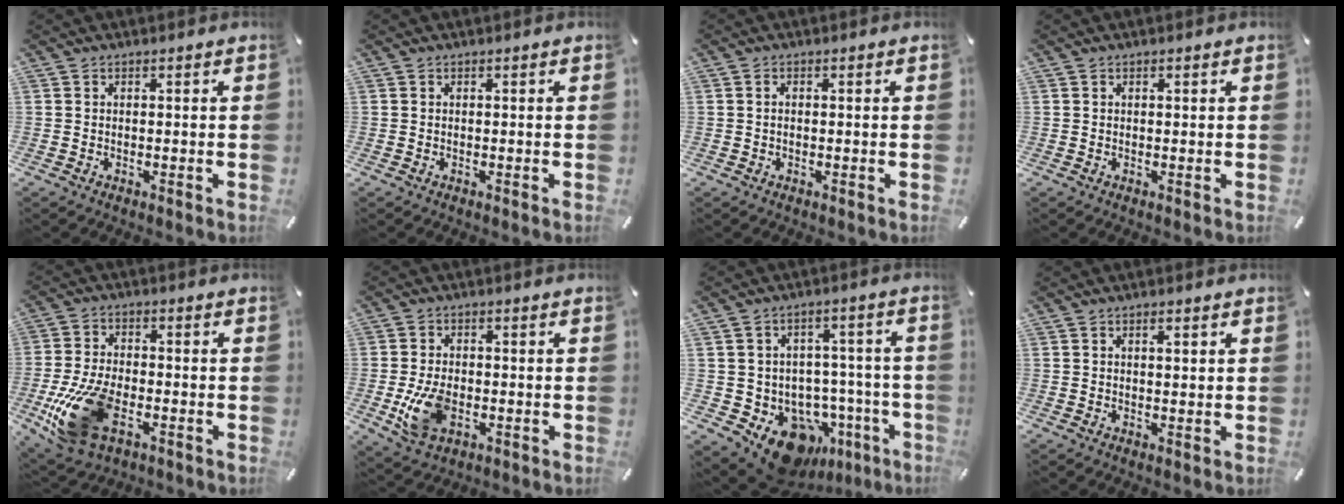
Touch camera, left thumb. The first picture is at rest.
{"total": 0.0}
{"total": 0.8, "force": [-0.1, 0.5, 0.7], "torque": [-0.015, 0.002, -0.002]}
{"total": 0.0}
{"total": 16.5, "force": [-5.4, 9.5, 12.4], "torque": [-0.264, 0.005, -0.086]}
{"total": 9.1, "force": [-1.9, 6.0, 6.5], "torque": [-0.142, -0.002, -0.035]}
{"total": 13.8, "force": [-7.4, 9.6, 6.8], "torque": [-0.075, 0.038, -0.111]}
{"total": 1.4, "force": [0.6, 0.4, 1.2], "torque": [-0.024, 0.001, 0.010]}